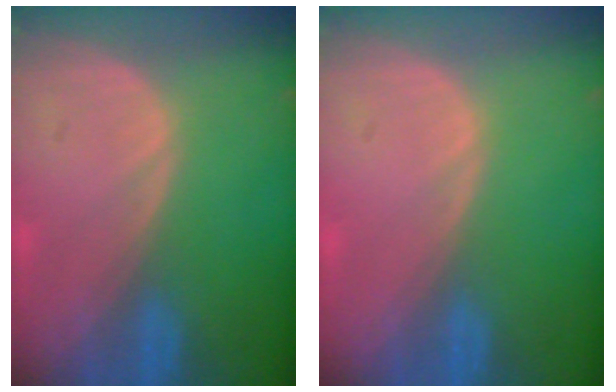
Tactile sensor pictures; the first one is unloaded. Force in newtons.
{"total": 0.0}